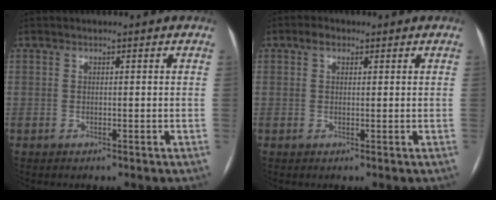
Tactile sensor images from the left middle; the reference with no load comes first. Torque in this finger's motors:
{"motor_torque": [0.20, -0.20, 0.16, 0.01]}